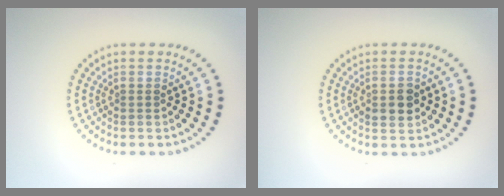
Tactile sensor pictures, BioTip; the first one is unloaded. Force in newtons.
{"total": 2.7, "press": 2.7, "slide": 0.2}